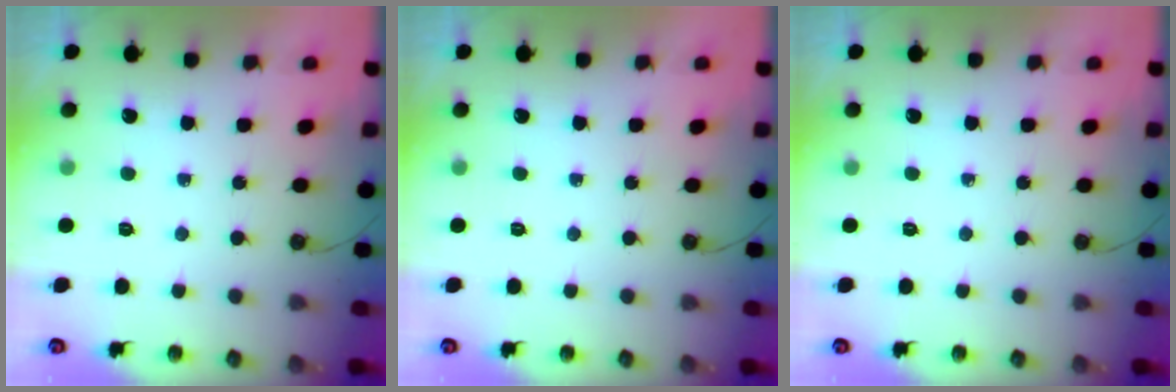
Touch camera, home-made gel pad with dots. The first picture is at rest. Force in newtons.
{"total": 0.0}
{"total": 0.0}